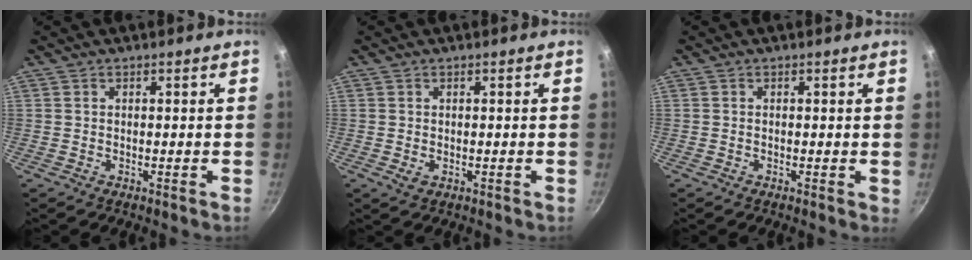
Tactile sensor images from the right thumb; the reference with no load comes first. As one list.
[{"total": 1.2, "force": [0.0, 0.8, 0.9], "torque": [-0.015, -0.003, 0.002]}, {"total": 0.5, "force": [0.1, 0.3, 0.5], "torque": [-0.002, -0.001, -0.001]}]